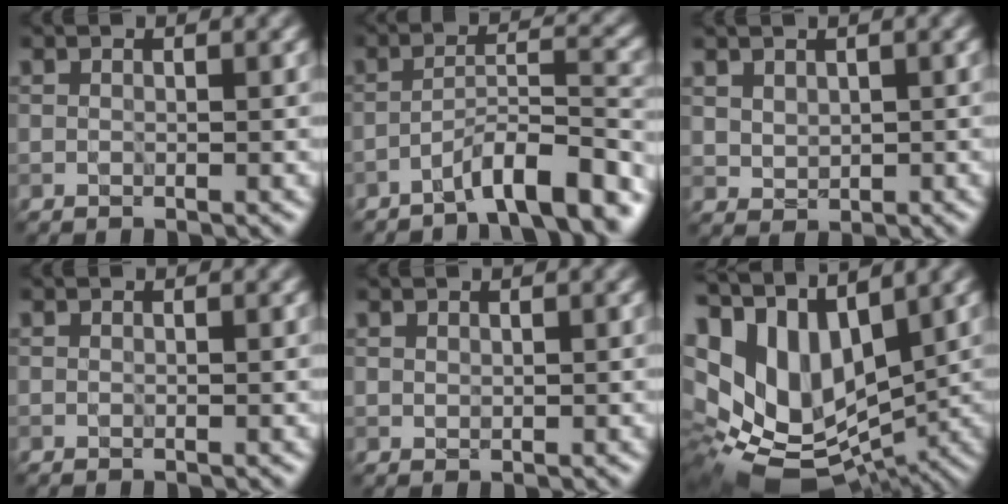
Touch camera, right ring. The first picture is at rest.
{"total": 6.2, "force": [-4.7, 0.9, 4.0], "torque": [-0.057, 0.012, -0.082]}
{"total": 1.8, "force": [1.0, 1.3, 0.7], "torque": [-0.014, -0.003, 0.025]}
{"total": 0.0}
{"total": 0.7, "force": [0.7, 0.2, -0.1], "torque": [0.000, -0.001, 0.015]}
{"total": 13.5, "force": [1.7, 8.2, 10.5], "torque": [-0.209, -0.007, 0.053]}